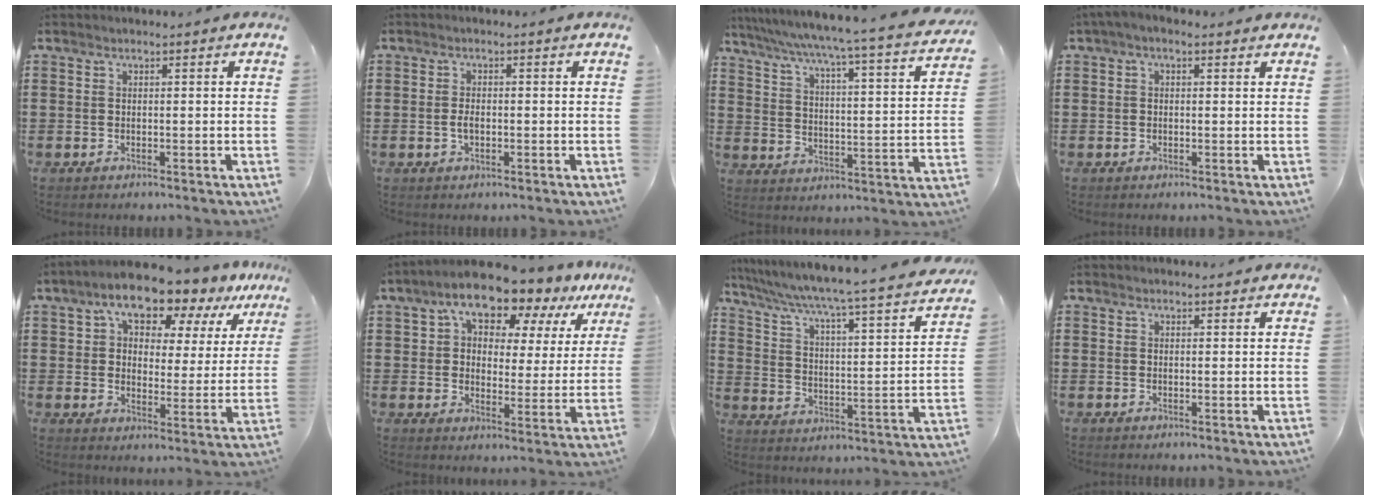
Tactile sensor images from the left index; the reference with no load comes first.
{"total": 1.8, "force": [-0.4, 0.9, 1.5], "torque": [-0.038, -0.001, -0.011]}
{"total": 4.7, "force": [3.9, -1.1, 2.4], "torque": [-0.066, -0.050, 0.052]}
{"total": 1.2, "force": [-0.2, 0.7, 1.0], "torque": [-0.026, 0.002, -0.008]}
{"total": 10.7, "force": [8.3, 4.1, 5.3], "torque": [-0.107, -0.033, 0.146]}
{"total": 10.5, "force": [8.3, 4.1, 4.9], "torque": [-0.101, -0.037, 0.146]}
{"total": 4.3, "force": [3.6, -0.5, 2.3], "torque": [-0.067, -0.048, 0.045]}
{"total": 1.4, "force": [1.4, 0.1, 0.2], "torque": [-0.006, 0.002, 0.027]}